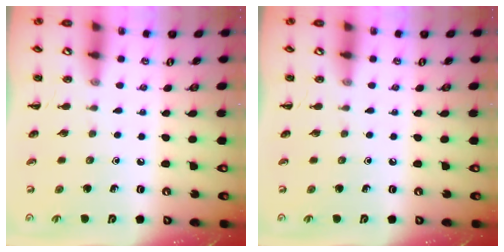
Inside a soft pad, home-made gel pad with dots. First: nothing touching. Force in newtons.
{"total": 0.0}